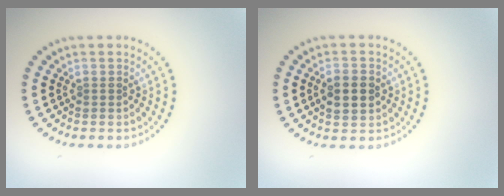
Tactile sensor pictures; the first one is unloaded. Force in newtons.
{"total": 3.5, "press": 3.5, "slide": 0.2}